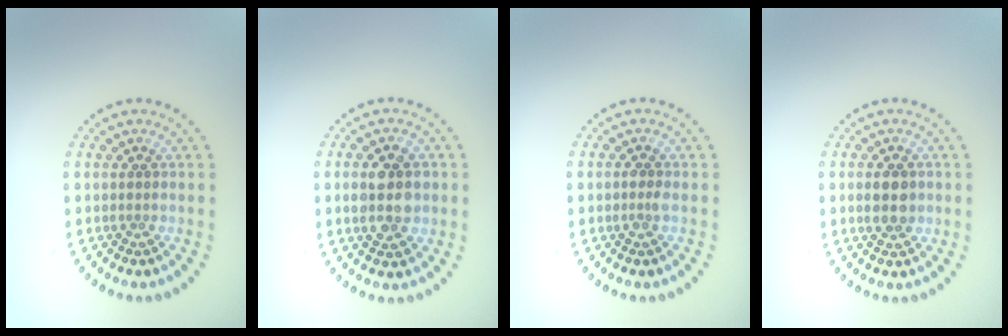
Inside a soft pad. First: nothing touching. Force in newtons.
{"total": 4.2, "press": 4.2, "slide": 0.1}
{"total": 0.7, "press": 0.7, "slide": 0.1}
{"total": 2.8, "press": 2.8, "slide": 0.2}